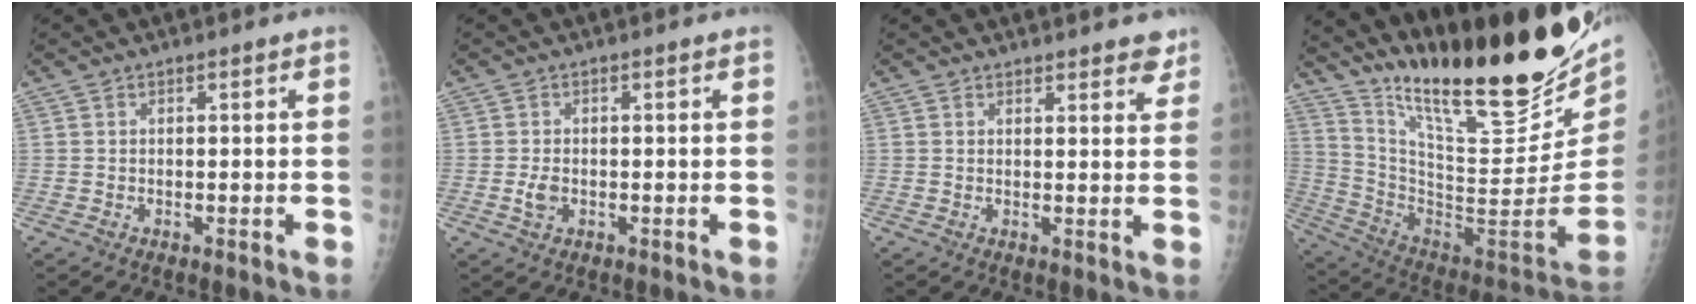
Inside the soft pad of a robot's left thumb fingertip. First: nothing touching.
{"total": 2.3, "force": [-0.4, 1.6, 1.7], "torque": [-0.031, 0.000, -0.007]}
{"total": 4.5, "force": [3.7, 1.6, 2.0], "torque": [0.001, -0.018, 0.042]}
{"total": 33.0, "force": [23.3, 8.3, 21.9], "torque": [-0.314, -0.121, 0.364]}